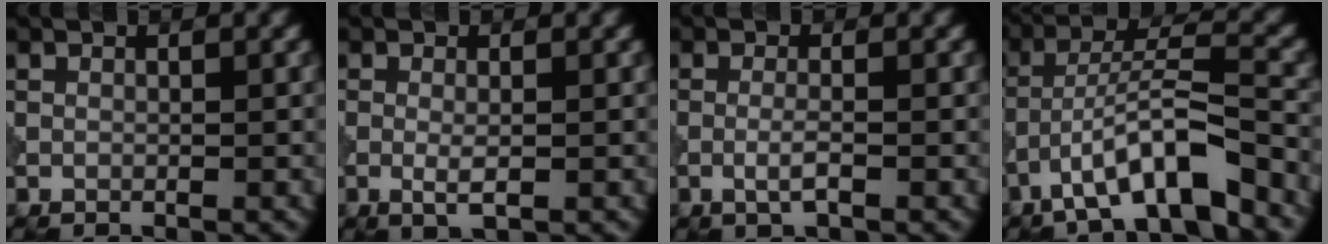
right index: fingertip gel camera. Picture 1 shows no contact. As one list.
[{"total": 1.9, "force": [-0.4, 0.4, 1.8], "torque": [-0.034, -0.003, -0.009]}, {"total": 1.8, "force": [-0.6, 0.2, 1.6], "torque": [-0.034, 0.001, -0.018]}, {"total": 7.8, "force": [-4.9, 1.5, 5.9], "torque": [-0.099, 0.018, -0.083]}]